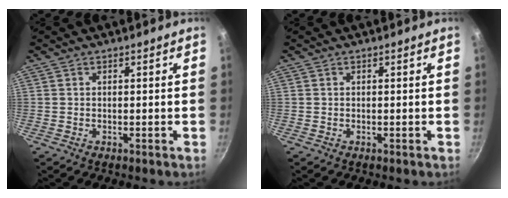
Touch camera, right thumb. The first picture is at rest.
{"total": 0.0}